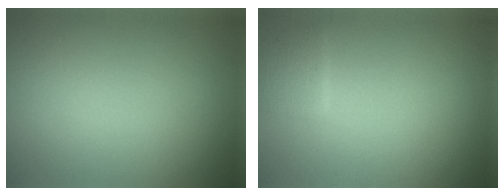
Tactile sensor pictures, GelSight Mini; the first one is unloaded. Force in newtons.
{"total": 1.4, "press": 1.4, "slide": 0.1}